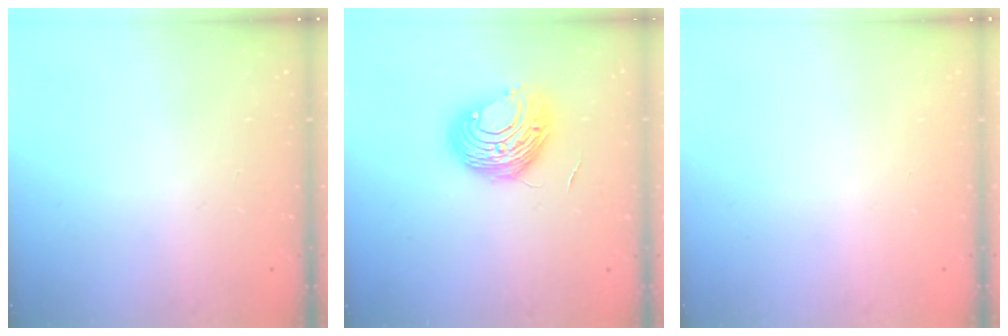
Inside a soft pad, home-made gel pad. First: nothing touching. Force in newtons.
{"total": 11.0, "press": 11.0, "slide": 0.2}
{"total": 0.0}